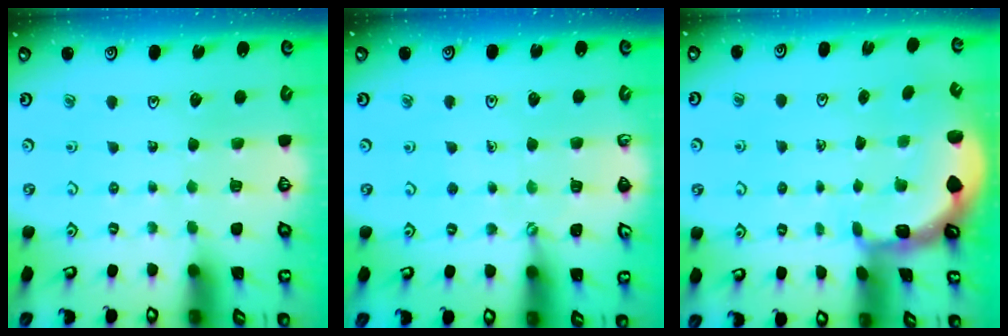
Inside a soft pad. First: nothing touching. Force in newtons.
{"total": 1.6, "press": 1.6, "slide": 0.5}
{"total": 1.5, "press": 1.2, "slide": 0.7}